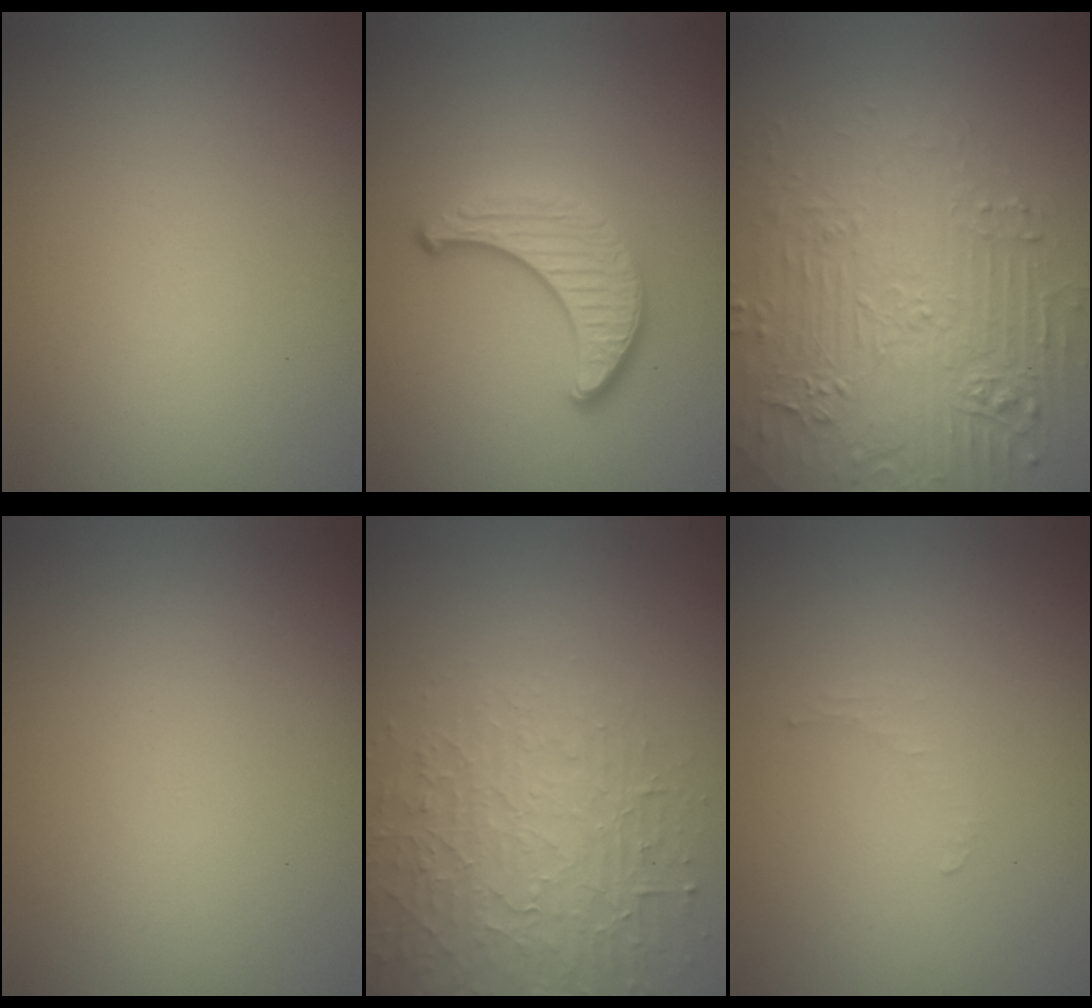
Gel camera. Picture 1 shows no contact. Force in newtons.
{"total": 4.0, "press": 2.9, "slide": 2.7}
{"total": 7.2, "press": 5.4, "slide": 4.8}
{"total": 0.0}
{"total": 4.0, "press": 3.9, "slide": 0.7}
{"total": 0.7, "press": 0.7, "slide": 0.1}